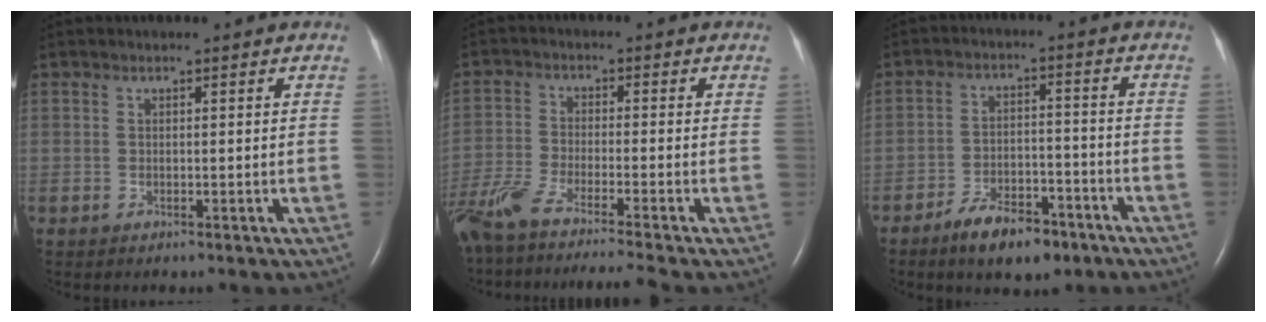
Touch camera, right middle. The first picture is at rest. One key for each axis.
{"total": 13.9, "fx": -11.8, "fy": -0.9, "fz": 7.3, "tx": -0.135, "ty": -0.031, "tz": -0.201}
{"total": 8.4, "fx": -5.8, "fy": 3.4, "fz": 5.0, "tx": -0.089, "ty": 0.001, "tz": -0.094}